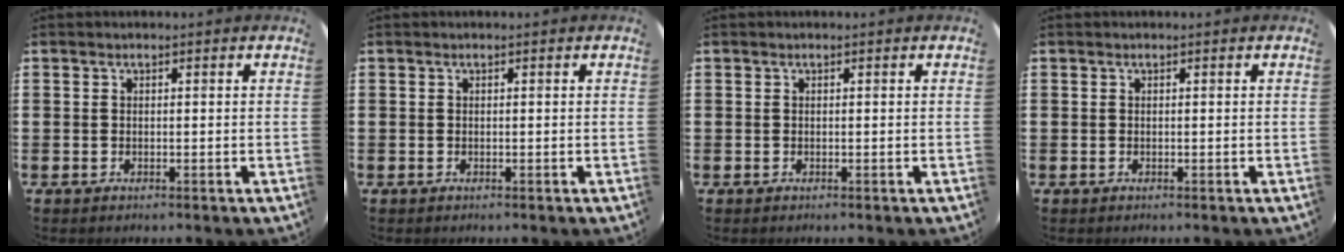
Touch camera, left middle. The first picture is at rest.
{"total": 0.0}
{"total": 0.0}
{"total": 0.0}